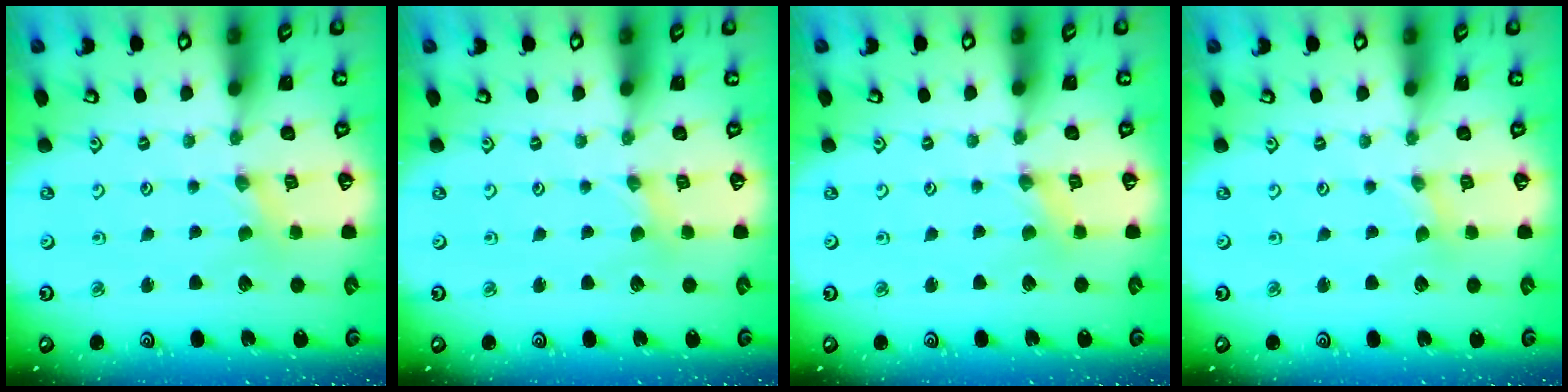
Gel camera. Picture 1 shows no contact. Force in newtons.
{"total": 0.7, "press": 0.7, "slide": 0.1}
{"total": 0.0}
{"total": 0.0}